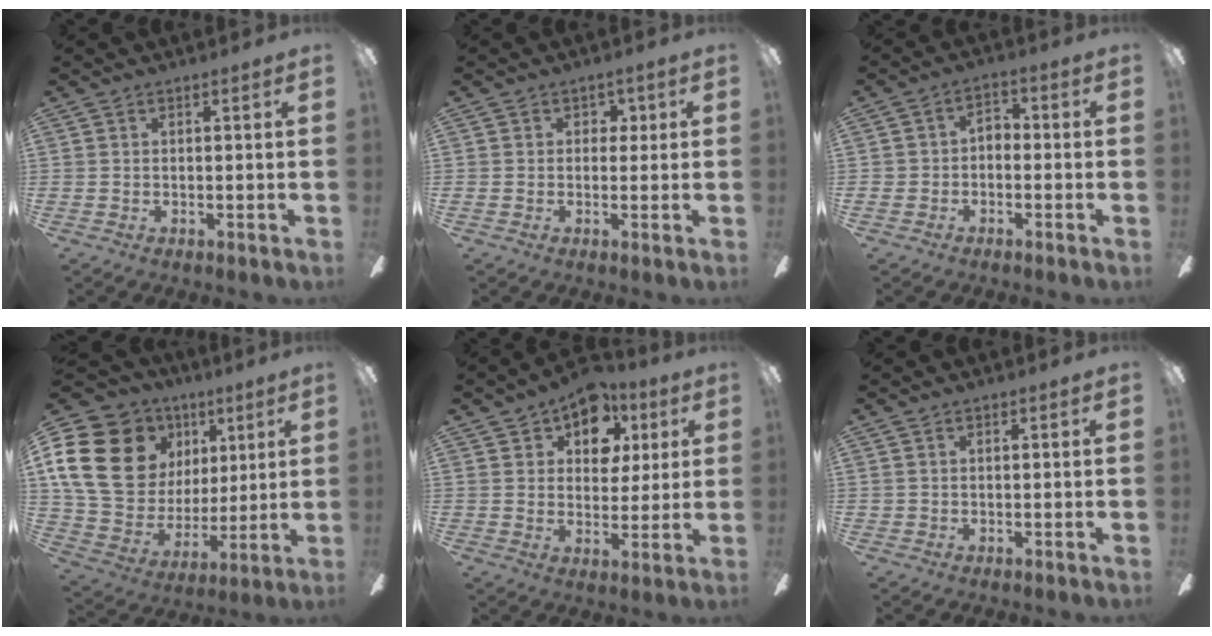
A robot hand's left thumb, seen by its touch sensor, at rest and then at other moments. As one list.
[{"total": 2.6, "force": [0.4, 2.5, 0.9], "torque": [-0.008, 0.005, 0.001]}, {"total": 4.0, "force": [-2.2, 3.0, 1.4], "torque": [-0.025, 0.017, -0.041]}, {"total": 22.8, "force": [8.4, 17.3, 12.3], "torque": [-0.257, -0.023, 0.167]}, {"total": 10.8, "force": [6.6, 7.1, 4.8], "torque": [-0.069, -0.035, 0.119]}, {"total": 0.6, "force": [0.2, 0.6, 0.1], "torque": [-0.003, 0.005, 0.003]}]